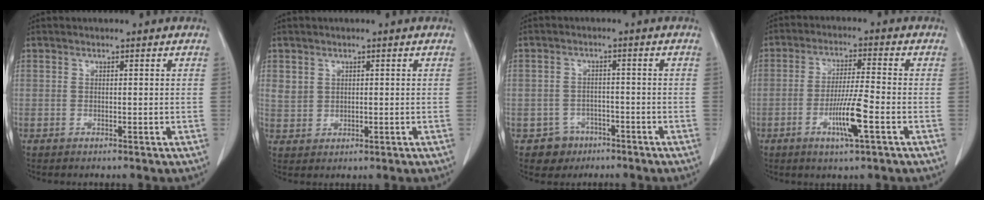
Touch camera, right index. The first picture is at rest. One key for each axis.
{"total": 2.7, "fx": 1.2, "fy": 2.3, "fz": 0.7, "tx": -0.011, "ty": -0.001, "tz": 0.028}
{"total": 4.3, "fx": -2.4, "fy": 3.6, "fz": -0.1, "tx": 0.006, "ty": 0.015, "tz": -0.033}
{"total": 7.8, "fx": -3.0, "fy": 0.2, "fz": 7.2, "tx": -0.136, "ty": -0.010, "tz": -0.055}